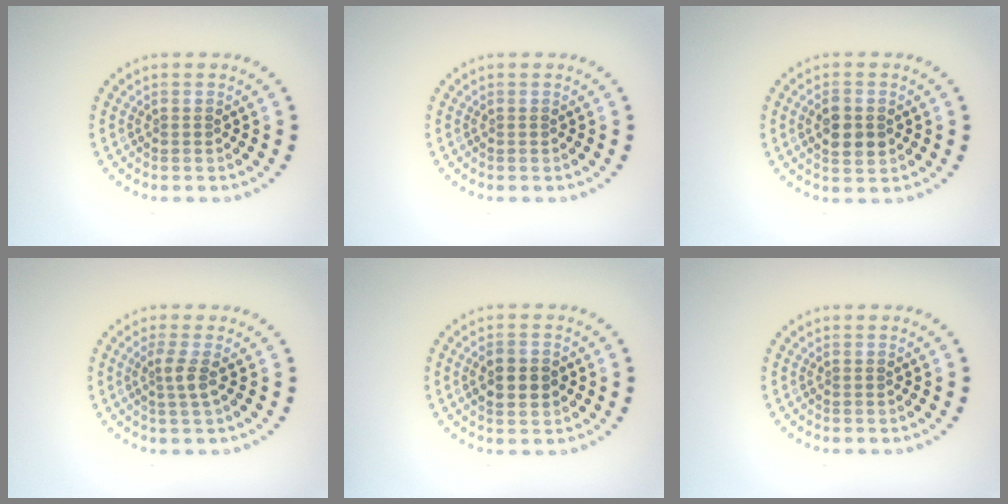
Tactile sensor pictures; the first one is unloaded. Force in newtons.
{"total": 0.0}
{"total": 3.0, "press": 3.0, "slide": 0.2}
{"total": 1.8, "press": 1.3, "slide": 1.2}
{"total": 3.3, "press": 3.3, "slide": 0.2}
{"total": 0.0}